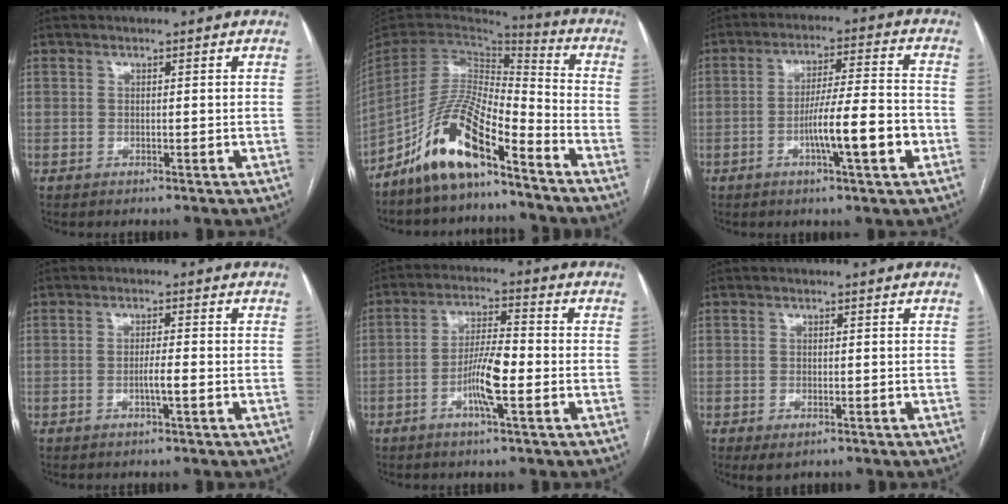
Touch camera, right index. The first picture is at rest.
{"total": 13.5, "force": [-9.5, 3.0, 9.1], "torque": [-0.180, 0.012, -0.177]}
{"total": 10.4, "force": [-3.4, 0.6, 9.8], "torque": [-0.161, 0.005, -0.056]}
{"total": 2.5, "force": [-0.8, -0.1, 2.3], "torque": [-0.040, 0.000, -0.016]}
{"total": 7.5, "force": [-2.4, 0.8, 7.1], "torque": [-0.136, 0.002, -0.048]}
{"total": 2.1, "force": [-1.2, 1.1, 1.4], "torque": [-0.020, -0.002, -0.009]}